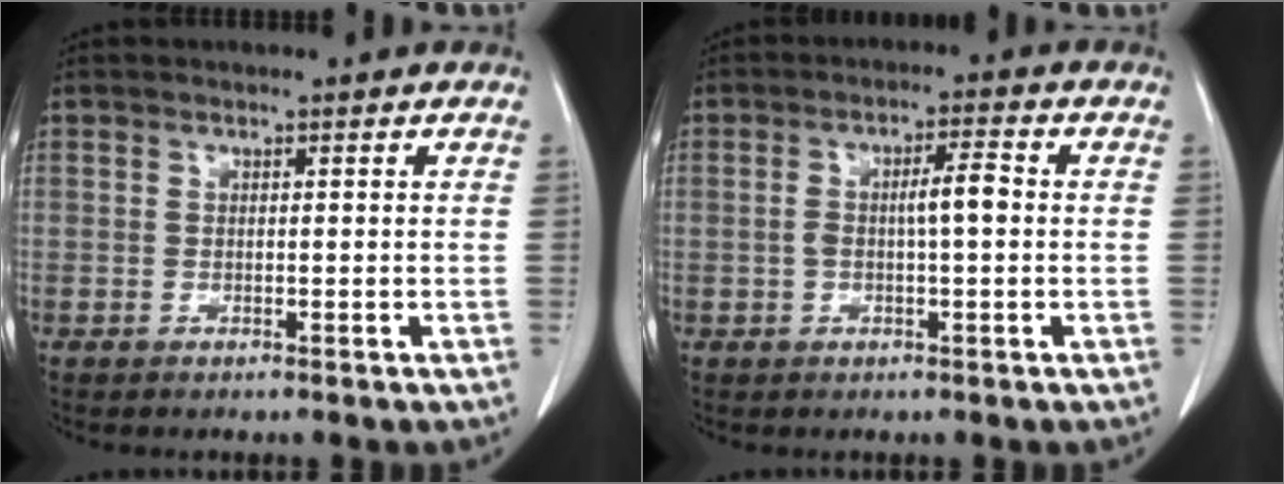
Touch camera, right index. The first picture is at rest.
{"total": 4.8, "force": [0.0, 0.9, 4.7], "torque": [-0.087, 0.015, 0.001]}